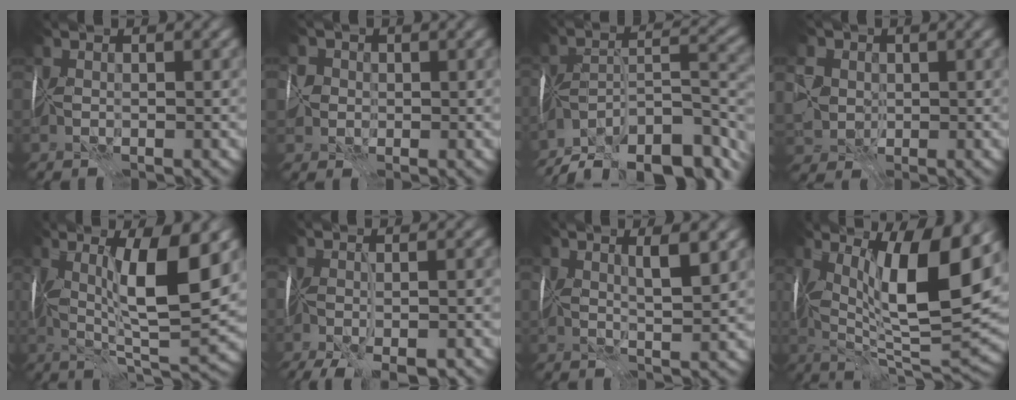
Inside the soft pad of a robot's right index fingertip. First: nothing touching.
{"total": 2.8, "force": [0.0, 2.7, 0.8], "torque": [-0.002, 0.015, -0.010]}
{"total": 13.6, "force": [-10.9, 4.4, 6.8], "torque": [-0.117, 0.014, -0.173]}
{"total": 6.9, "force": [1.6, 5.8, 3.4], "torque": [-0.078, 0.025, 0.013]}
{"total": 9.8, "force": [1.9, 2.4, 9.3], "torque": [-0.154, -0.002, 0.037]}
{"total": 7.0, "force": [-4.6, 2.2, 4.8], "torque": [-0.078, -0.027, -0.065]}
{"total": 2.6, "force": [1.3, 0.5, 2.2], "torque": [-0.033, 0.000, 0.022]}
{"total": 13.4, "force": [3.5, 3.9, 12.4], "torque": [-0.186, -0.004, 0.056]}